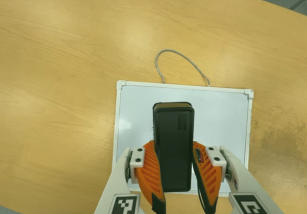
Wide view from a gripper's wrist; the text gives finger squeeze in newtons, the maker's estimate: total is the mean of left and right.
{"total": 10.7, "left": 9.2, "right": 12.2}